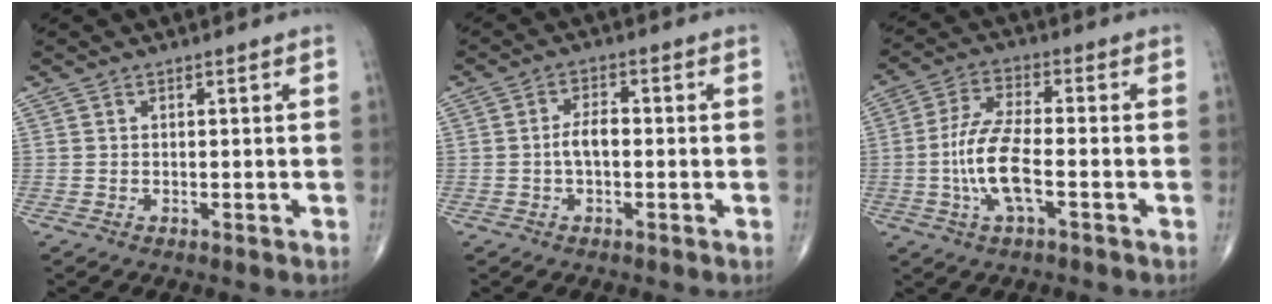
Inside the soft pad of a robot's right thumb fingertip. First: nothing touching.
{"total": 3.6, "force": [-0.6, 1.8, 3.1], "torque": [-0.055, 0.014, -0.015]}
{"total": 10.3, "force": [-2.5, 3.3, 9.4], "torque": [-0.202, 0.019, -0.051]}